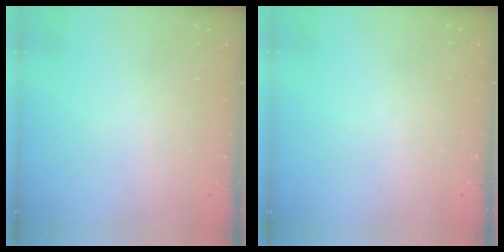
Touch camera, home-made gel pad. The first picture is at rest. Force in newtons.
{"total": 0.0}